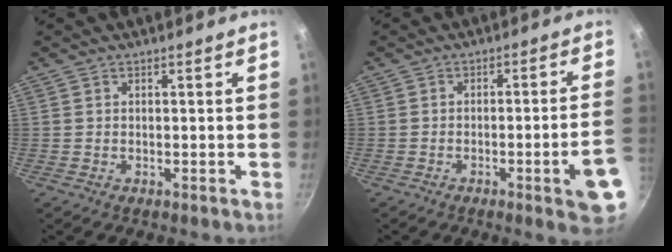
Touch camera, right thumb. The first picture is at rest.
{"total": 11.8, "force": [-4.6, 1.3, 10.8], "torque": [-0.123, 0.031, -0.055]}